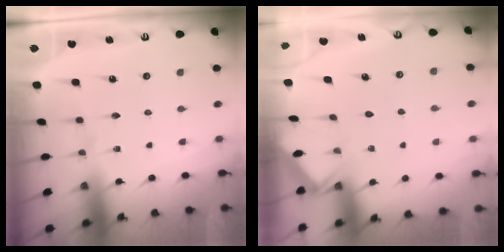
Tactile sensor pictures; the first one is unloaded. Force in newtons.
{"total": 1.7, "press": 1.6, "slide": 0.2}